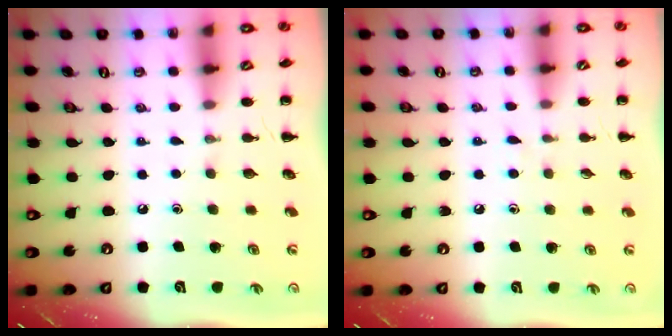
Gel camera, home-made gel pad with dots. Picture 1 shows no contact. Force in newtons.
{"total": 3.9, "press": 3.5, "slide": 1.8}